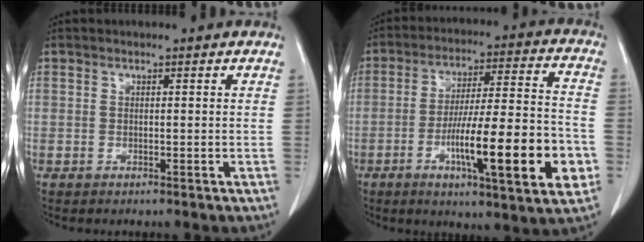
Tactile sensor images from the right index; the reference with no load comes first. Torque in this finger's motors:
{"motor_torque": [1.86, -0.27, 0.93, 0.21]}